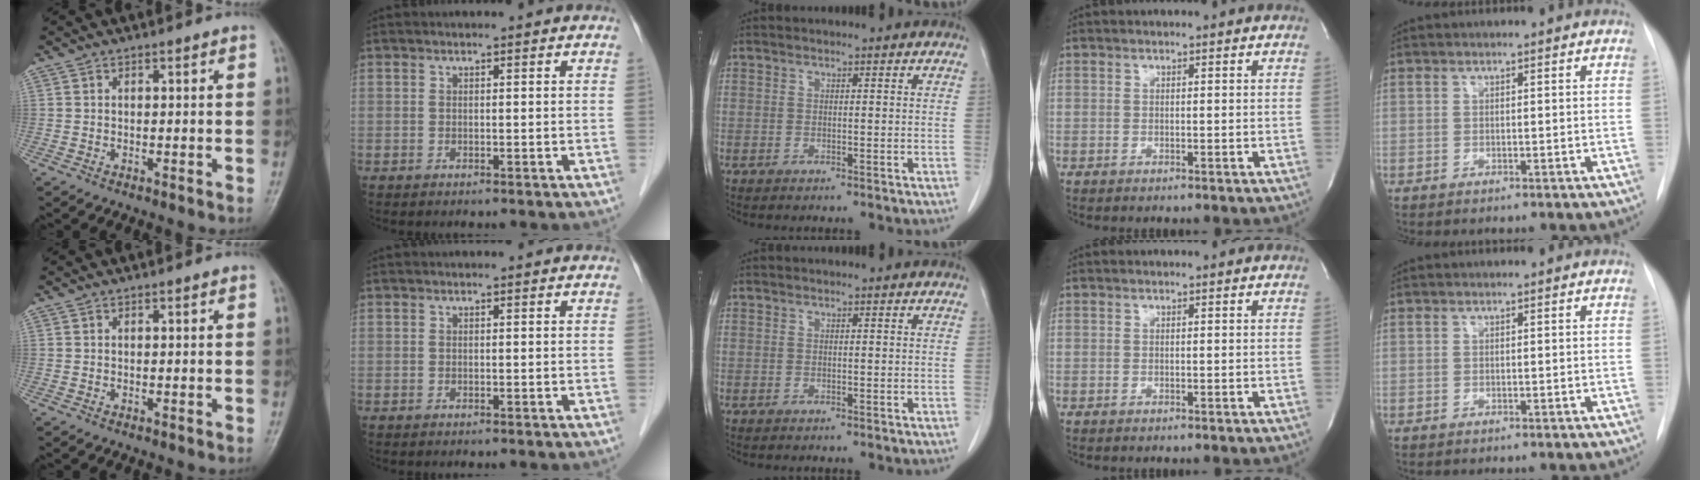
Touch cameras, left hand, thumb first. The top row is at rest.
{}